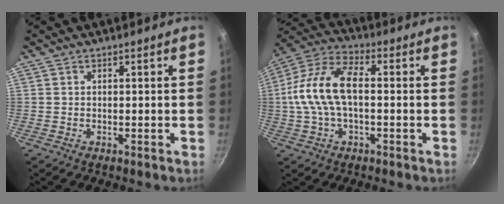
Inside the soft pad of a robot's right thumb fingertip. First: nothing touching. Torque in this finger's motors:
{"motor_torque": [0.17, 0.18, 0.64, -0.47, 0.27]}